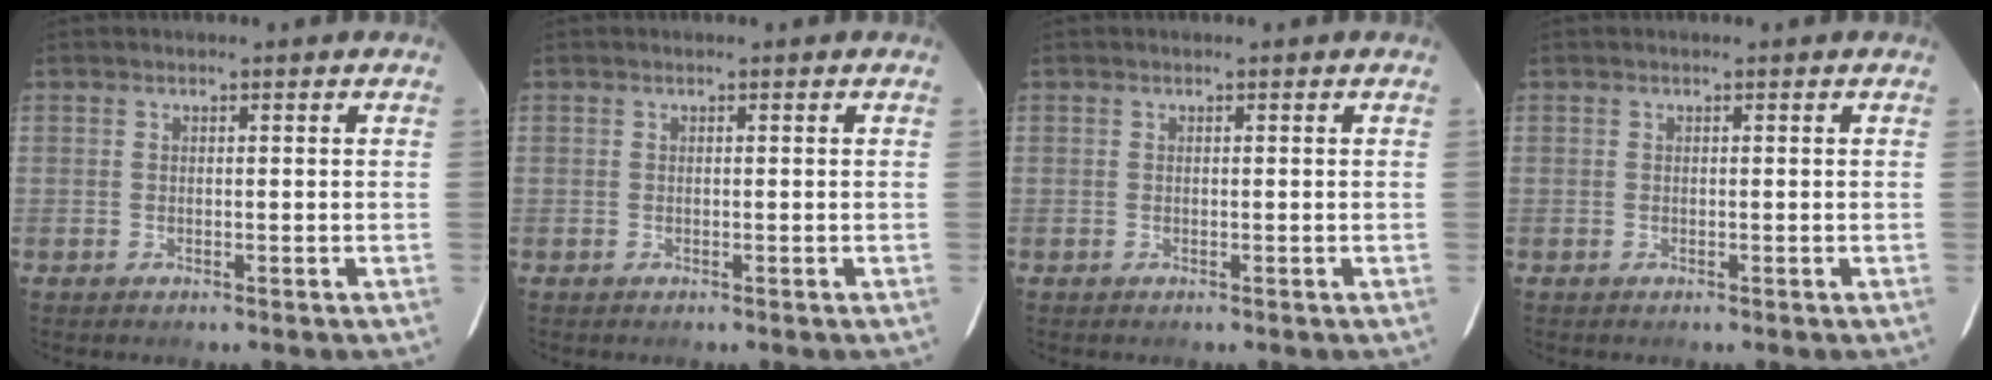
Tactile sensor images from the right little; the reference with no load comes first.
{"total": 0.0}
{"total": 0.0}
{"total": 0.0}